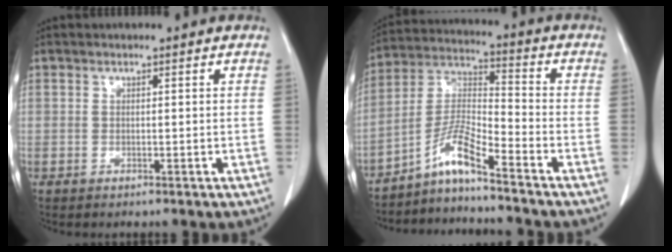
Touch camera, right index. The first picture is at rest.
{"total": 7.2, "force": [-5.6, -0.2, 4.5], "torque": [-0.100, 0.005, -0.110]}